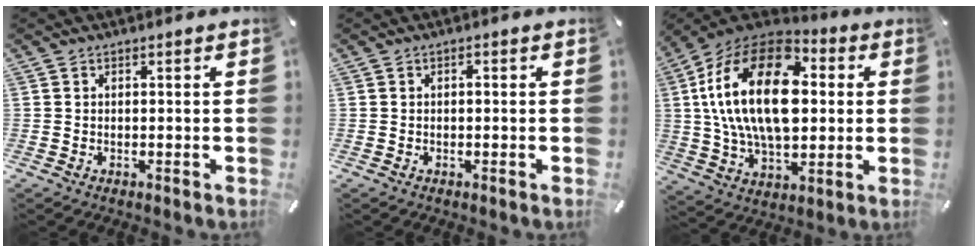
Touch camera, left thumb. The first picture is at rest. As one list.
[{"total": 0.6, "force": [-0.1, 0.3, 0.5], "torque": [-0.011, 0.002, -0.003]}, {"total": 26.3, "force": [3.5, 16.2, 20.4], "torque": [-0.415, 0.009, 0.055]}]